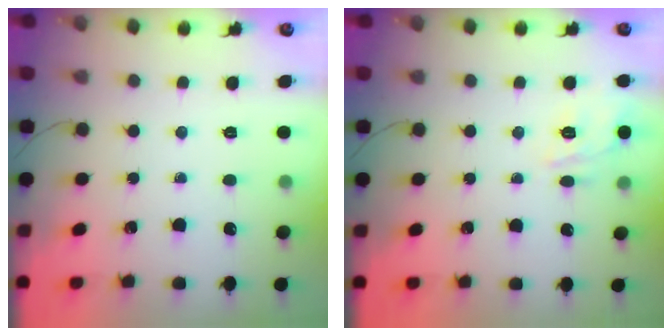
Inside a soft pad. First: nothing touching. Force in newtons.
{"total": 10.7, "press": 10.7, "slide": 0.9}